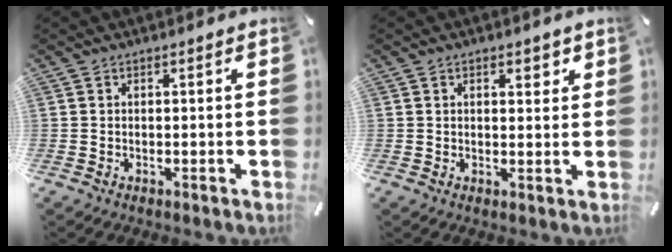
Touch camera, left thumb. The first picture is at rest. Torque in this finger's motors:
{"motor_torque": [0.65, 0.08, 0.29, -0.55, 0.08]}